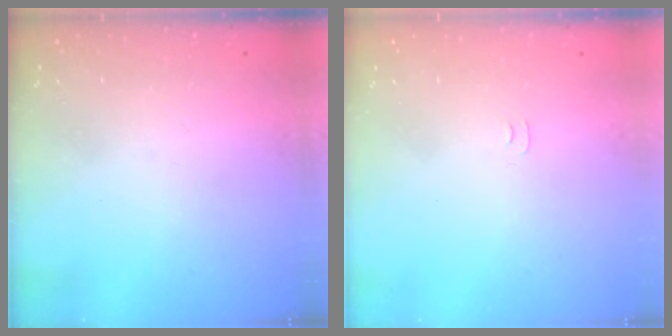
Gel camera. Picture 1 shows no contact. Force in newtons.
{"total": 3.7, "press": 3.7, "slide": 0.4}